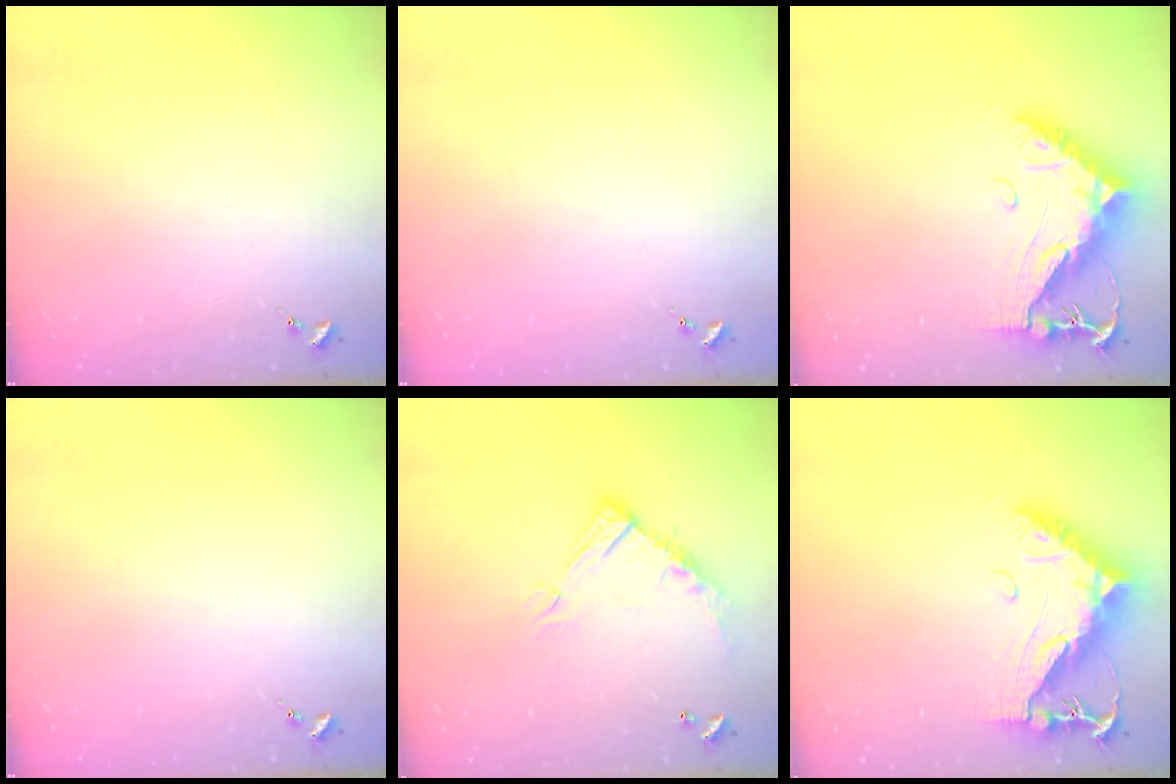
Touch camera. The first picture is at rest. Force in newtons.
{"total": 0.0}
{"total": 14.4, "press": 14.3, "slide": 1.4}
{"total": 0.0}
{"total": 13.2, "press": 13.1, "slide": 0.8}
{"total": 14.4, "press": 14.3, "slide": 1.4}